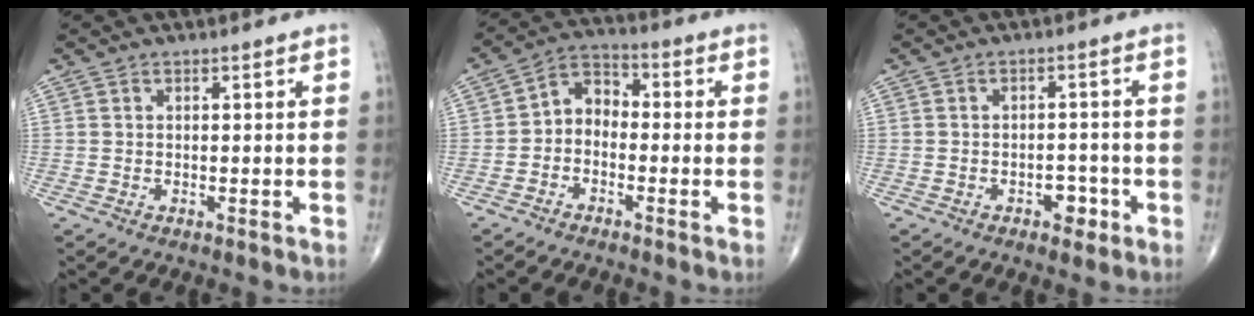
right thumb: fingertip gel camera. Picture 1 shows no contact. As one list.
[{"total": 6.1, "force": [-1.3, 4.6, 3.7], "torque": [-0.042, 0.031, -0.043]}, {"total": 3.6, "force": [-1.8, 2.2, 2.2], "torque": [-0.007, 0.016, -0.025]}]